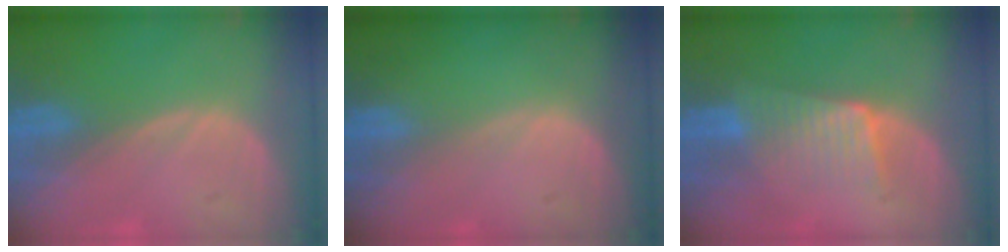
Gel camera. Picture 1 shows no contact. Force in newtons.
{"total": 0.0}
{"total": 5.7, "press": 5.4, "slide": 1.8}